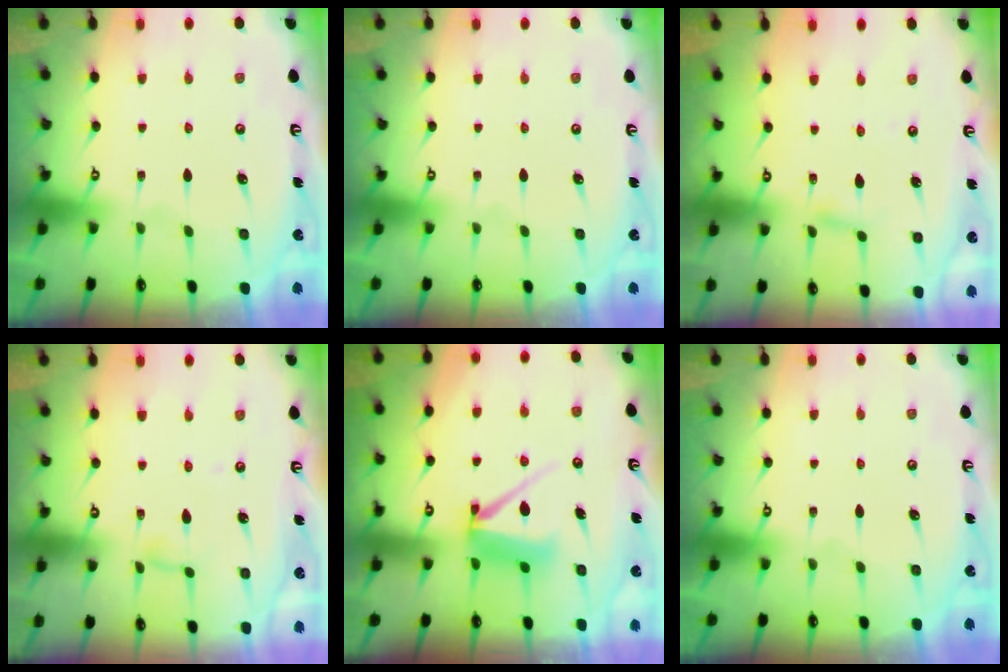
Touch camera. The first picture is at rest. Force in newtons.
{"total": 0.0}
{"total": 2.9, "press": 2.9, "slide": 0.3}
{"total": 3.5, "press": 3.5, "slide": 0.2}
{"total": 8.2, "press": 8.1, "slide": 0.8}
{"total": 0.0}